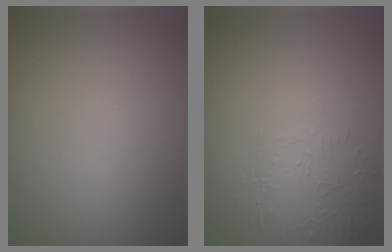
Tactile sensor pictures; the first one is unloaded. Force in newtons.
{"total": 1.8, "press": 0.7, "slide": 1.7}